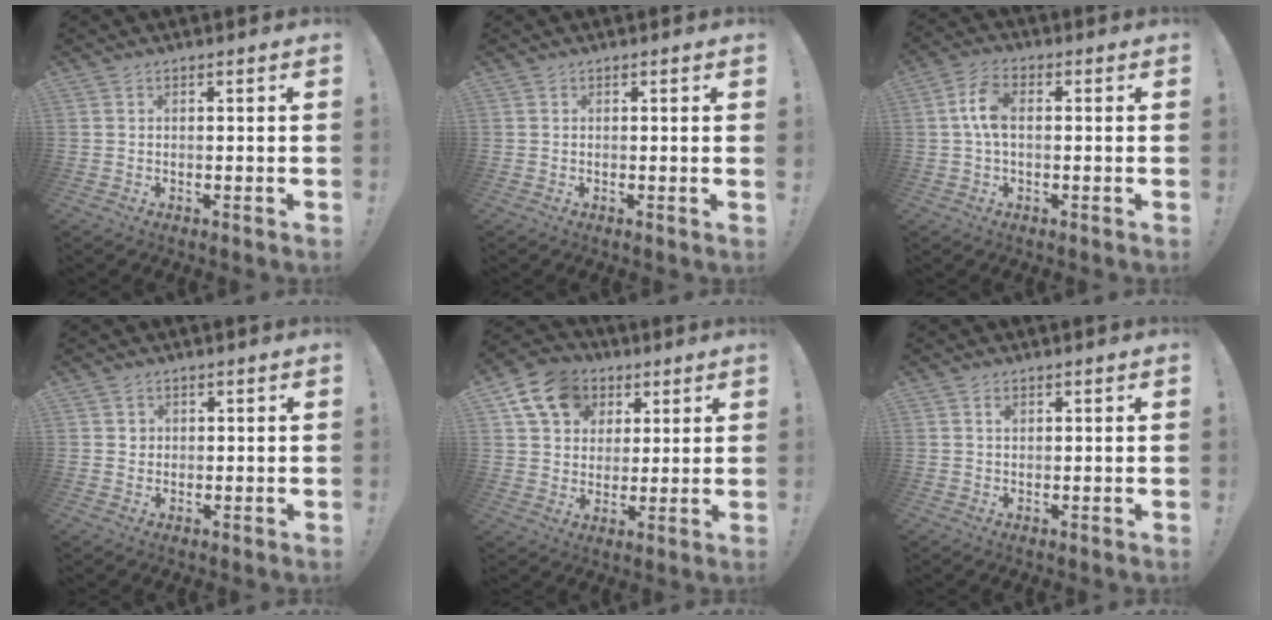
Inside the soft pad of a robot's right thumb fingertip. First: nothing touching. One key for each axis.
{"total": 0.7, "fx": 0.3, "fy": -0.2, "fz": 0.5, "tx": 0.004, "ty": -0.007, "tz": 0.002}
{"total": 7.4, "fx": 0.6, "fy": 4.1, "fz": 6.1, "tx": -0.120, "ty": 0.008, "tz": 0.013}
{"total": 1.7, "fx": 0.5, "fy": 1.6, "fz": 0.1, "tx": 0.009, "ty": -0.003, "tz": 0.006}
{"total": 14.0, "fx": 6.0, "fy": 11.1, "fz": 6.1, "tx": -0.087, "ty": -0.025, "tz": 0.118}
{"total": 0.9, "fx": 0.4, "fy": 0.7, "fz": 0.4, "tx": -0.007, "ty": 0.001, "tz": 0.007}